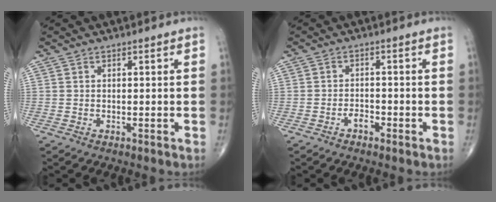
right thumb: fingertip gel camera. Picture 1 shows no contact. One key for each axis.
{"total": 2.2, "fx": -1.3, "fy": 1.2, "fz": 1.2, "tx": -0.015, "ty": 0.010, "tz": -0.025}